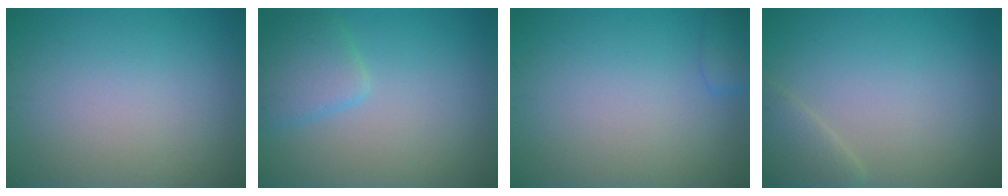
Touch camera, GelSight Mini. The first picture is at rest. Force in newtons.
{"total": 3.0, "press": 3.0, "slide": 0.3}
{"total": 1.5, "press": 1.5, "slide": 0.1}
{"total": 2.0, "press": 2.0, "slide": 0.2}